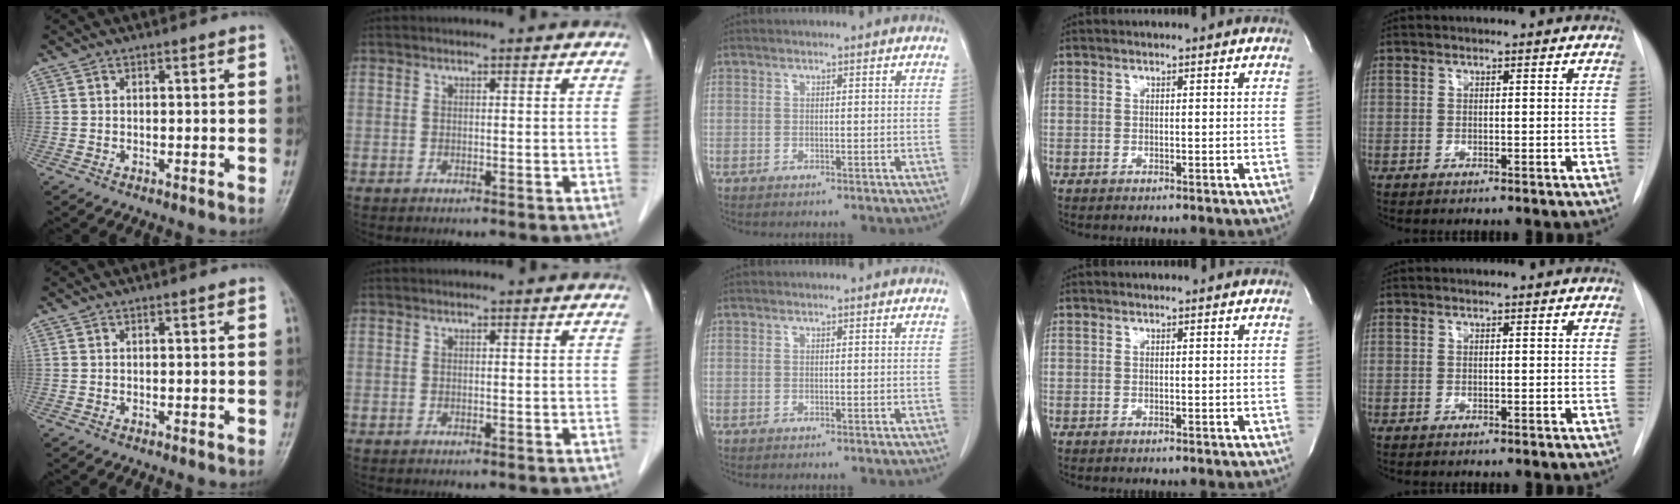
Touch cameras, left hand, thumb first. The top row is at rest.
{}